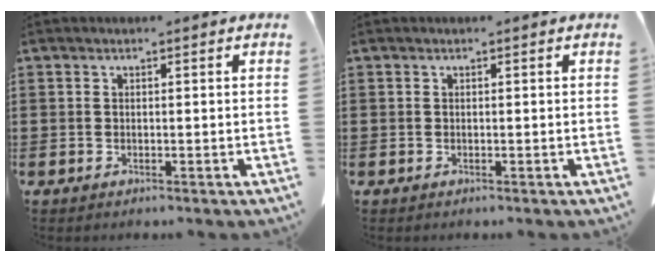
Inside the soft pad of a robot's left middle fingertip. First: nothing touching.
{"total": 0.0}